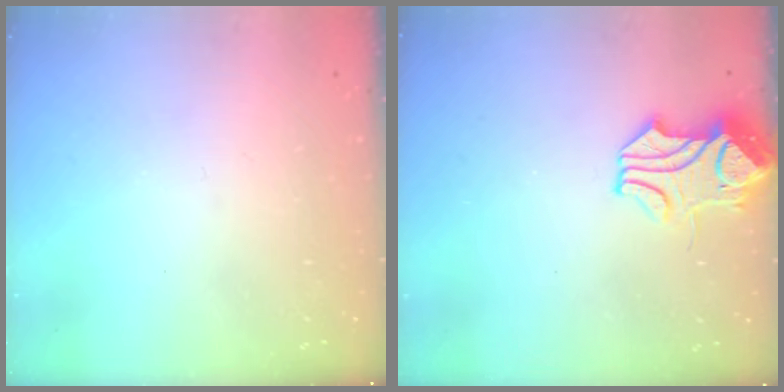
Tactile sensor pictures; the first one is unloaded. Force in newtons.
{"total": 2.0, "press": 1.9, "slide": 0.6}